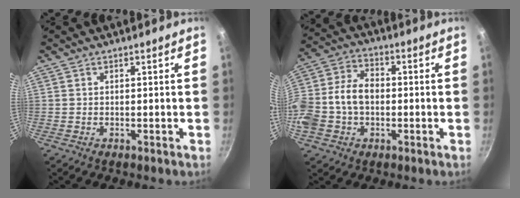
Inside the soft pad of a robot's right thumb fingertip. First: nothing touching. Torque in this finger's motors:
{"motor_torque": [1.13, 2.39, 1.03, -0.78, 0.11]}